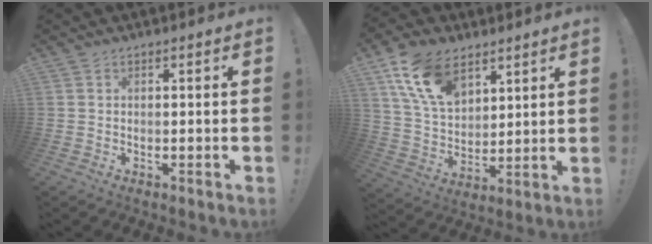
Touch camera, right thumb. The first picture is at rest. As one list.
[{"total": 16.0, "force": [8.9, 9.9, 8.9], "torque": [-0.161, -0.033, 0.172]}]